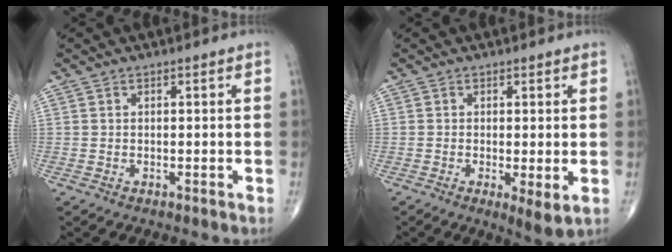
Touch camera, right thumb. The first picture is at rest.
{"total": 4.1, "force": [-0.7, 1.0, 3.9], "torque": [-0.070, -0.017, -0.014]}